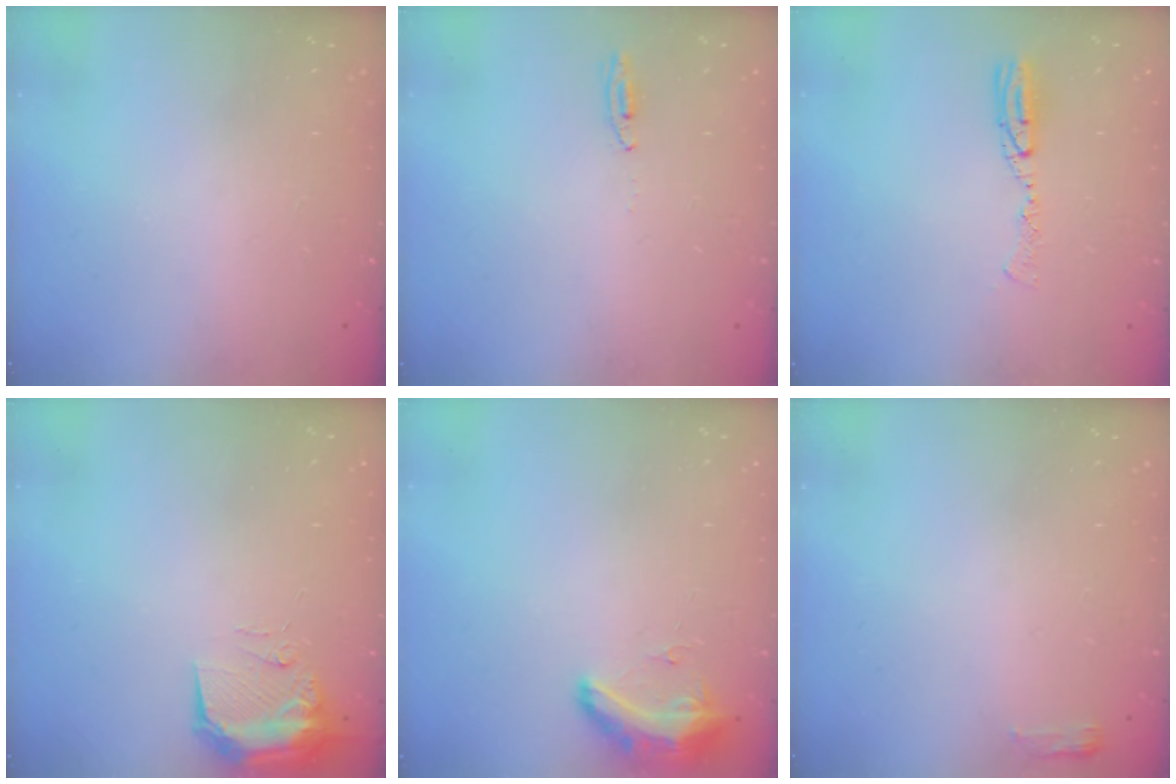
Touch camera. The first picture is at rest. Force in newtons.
{"total": 2.9, "press": 2.7, "slide": 1.1}
{"total": 8.1, "press": 7.9, "slide": 1.7}
{"total": 9.4, "press": 9.3, "slide": 0.9}
{"total": 8.3, "press": 8.2, "slide": 1.2}
{"total": 2.7, "press": 2.6, "slide": 0.8}